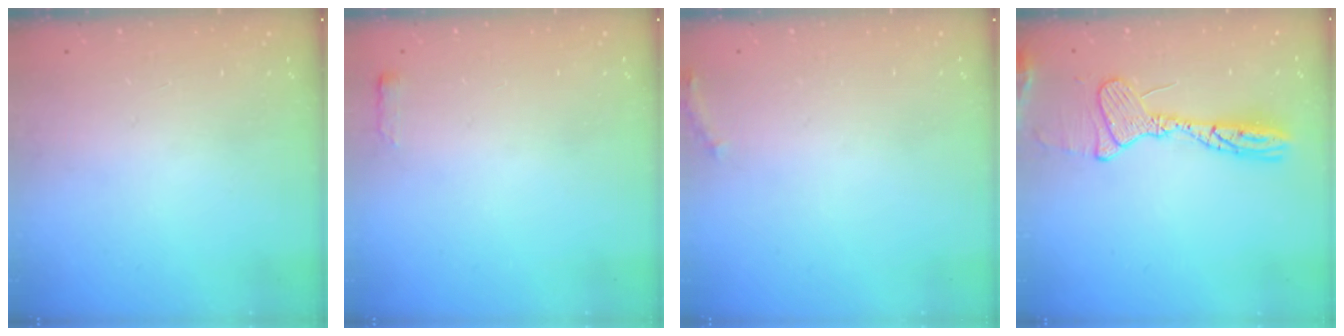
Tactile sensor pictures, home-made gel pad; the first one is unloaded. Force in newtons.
{"total": 2.4, "press": 2.4, "slide": 0.4}
{"total": 5.1, "press": 4.8, "slide": 1.8}
{"total": 13.1, "press": 13.1, "slide": 0.3}